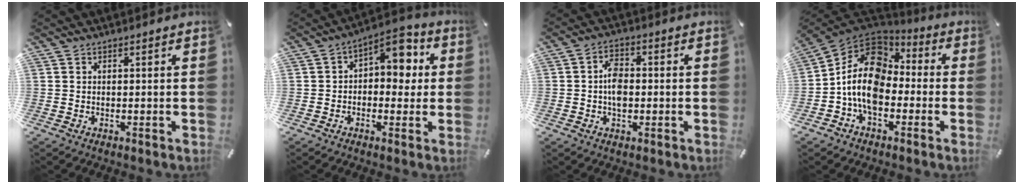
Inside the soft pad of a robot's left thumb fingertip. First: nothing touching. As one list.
[{"total": 8.1, "force": [2.6, 5.1, 5.8], "torque": [-0.069, -0.022, 0.037]}, {"total": 5.5, "force": [-0.5, 3.5, 4.2], "torque": [-0.074, 0.007, -0.012]}, {"total": 13.8, "force": [-2.2, 10.1, 9.1], "torque": [-0.200, 0.027, -0.042]}]